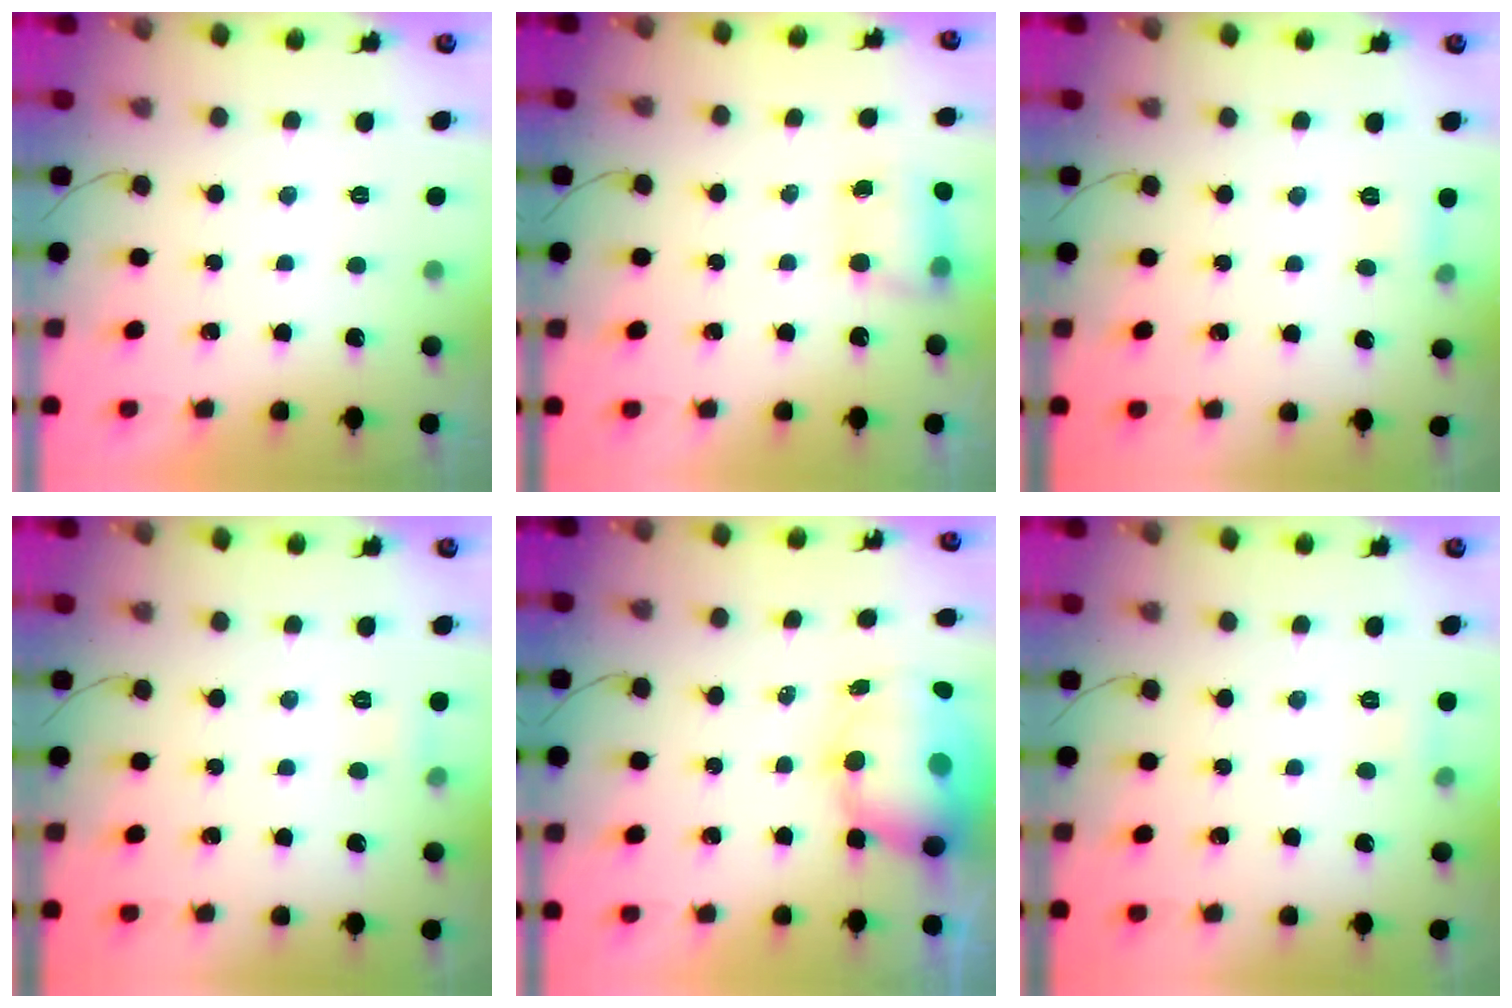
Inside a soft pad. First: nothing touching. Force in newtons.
{"total": 6.9, "press": 6.9, "slide": 0.7}
{"total": 5.1, "press": 4.8, "slide": 1.7}
{"total": 3.0, "press": 2.8, "slide": 1.0}
{"total": 12.1, "press": 11.6, "slide": 3.3}
{"total": 3.0, "press": 2.8, "slide": 1.0}